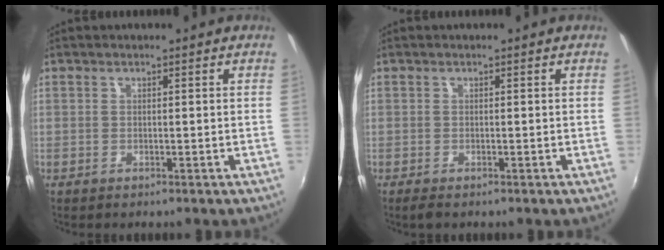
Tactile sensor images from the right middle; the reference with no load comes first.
{"total": 1.2, "force": [-0.9, 0.4, 0.7], "torque": [-0.016, -0.006, -0.016]}